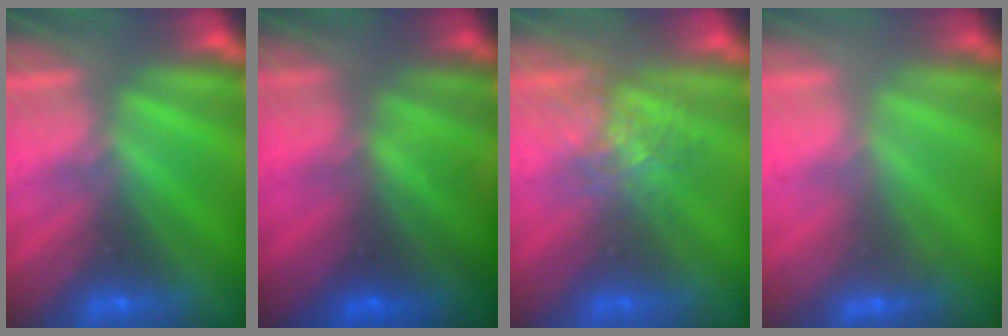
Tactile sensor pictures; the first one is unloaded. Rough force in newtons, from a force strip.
{"total": 6.9}
{"total": 2.7}
{"total": 2.3}